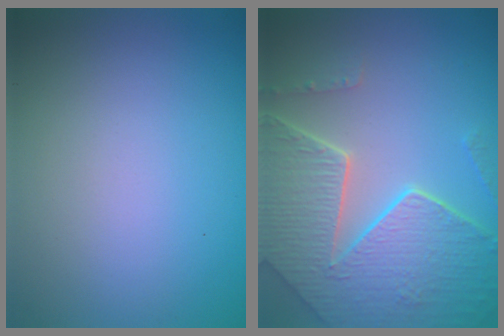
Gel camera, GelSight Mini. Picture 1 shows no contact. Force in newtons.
{"total": 8.0, "press": 5.7, "slide": 5.7}